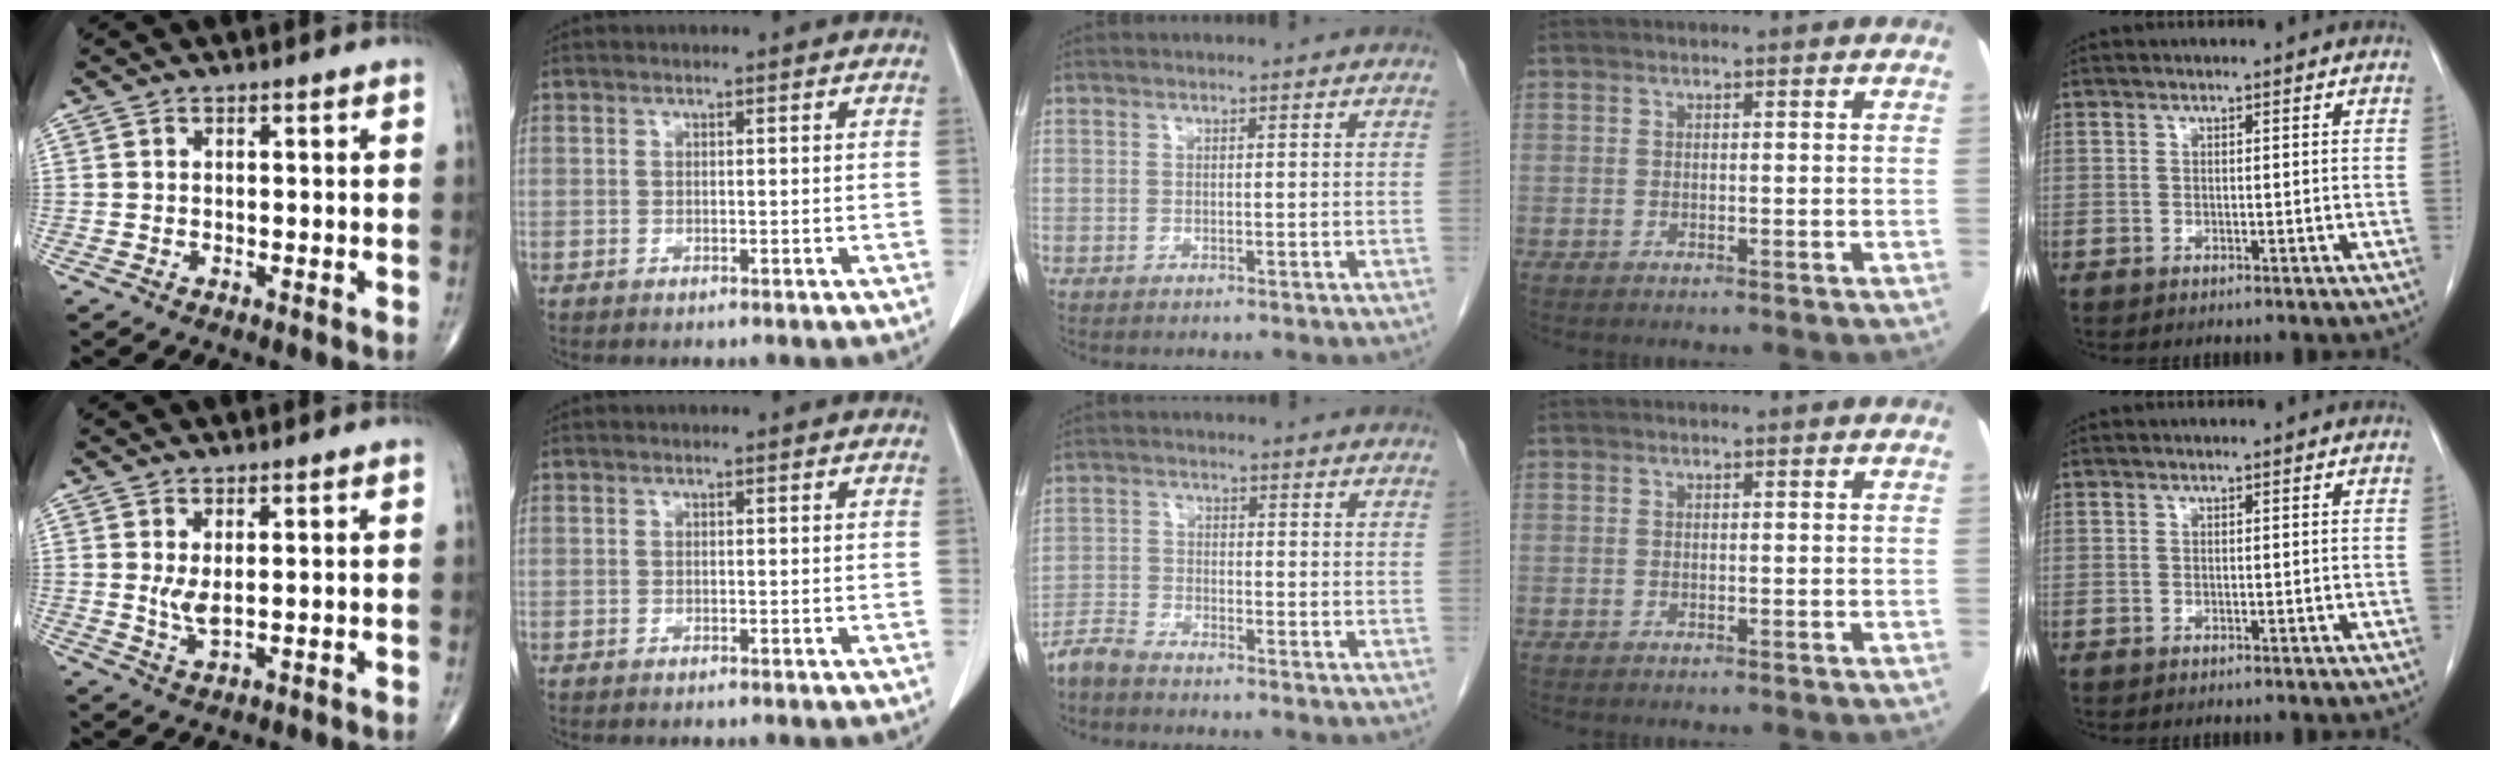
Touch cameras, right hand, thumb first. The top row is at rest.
{"thumb": {"total": 3.1, "force": [0.7, 1.0, 2.8], "torque": [-0.056, -0.013, 0.020]}, "middle": {"total": 3.3, "force": [-3.2, 0.4, 0.6], "torque": [-0.014, -0.009, -0.067]}}